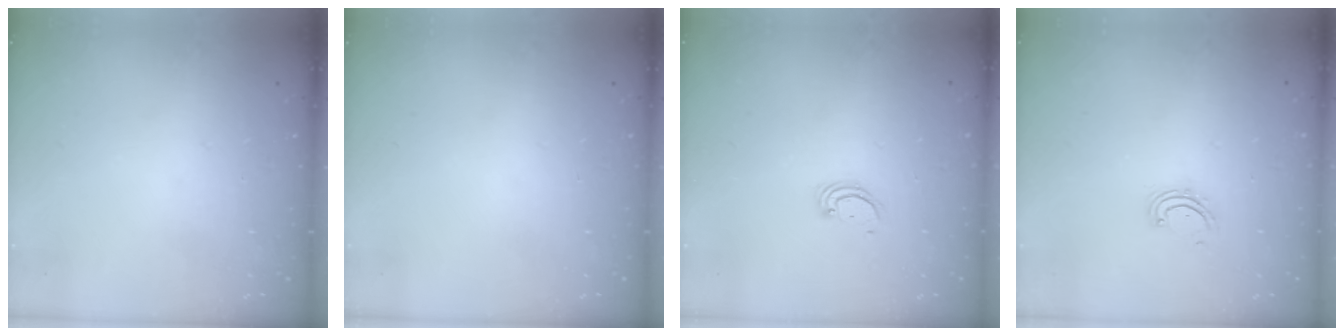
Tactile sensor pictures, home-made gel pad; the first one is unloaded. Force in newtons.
{"total": 0.0}
{"total": 1.7, "press": 1.7, "slide": 0.1}
{"total": 2.7, "press": 2.6, "slide": 0.5}